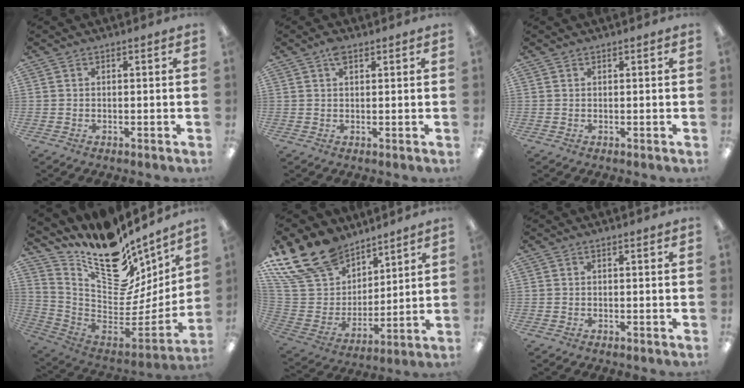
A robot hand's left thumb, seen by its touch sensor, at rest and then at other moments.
{"total": 3.0, "force": [1.9, 1.5, 1.9], "torque": [-0.034, 0.000, 0.031]}
{"total": 0.6, "force": [0.5, 0.2, 0.1], "torque": [-0.002, 0.002, 0.010]}
{"total": 19.1, "force": [12.8, 9.6, 10.5], "torque": [-0.153, -0.123, 0.221]}
{"total": 21.0, "force": [15.2, 12.3, 7.8], "torque": [-0.177, -0.088, 0.291]}
{"total": 0.0}